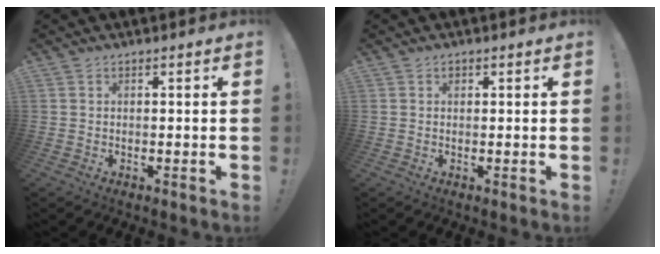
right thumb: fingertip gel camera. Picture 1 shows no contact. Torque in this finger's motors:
{"motor_torque": [0.01, 0.21, -0.24, -0.14, 0.00]}